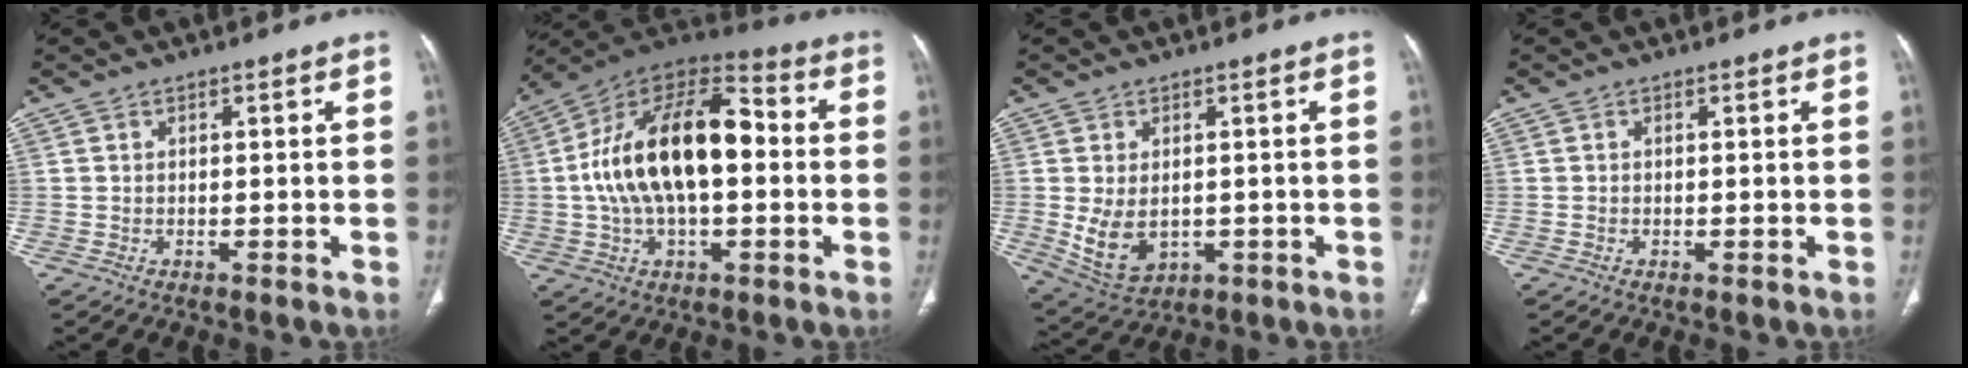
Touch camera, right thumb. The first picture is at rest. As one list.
[{"total": 22.0, "force": [0.5, 11.6, 18.7], "torque": [-0.324, 0.037, 0.002]}, {"total": 8.1, "force": [-0.7, 5.5, 5.8], "torque": [-0.096, -0.007, 0.010]}, {"total": 0.0}]